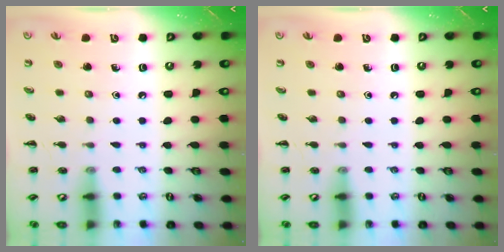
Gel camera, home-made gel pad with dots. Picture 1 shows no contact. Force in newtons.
{"total": 0.0}